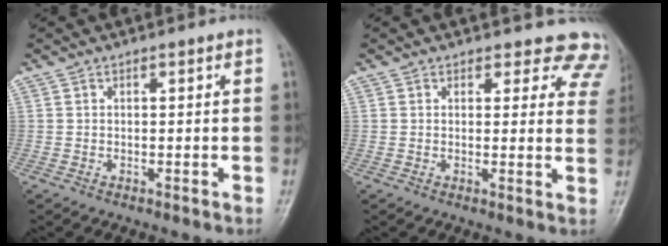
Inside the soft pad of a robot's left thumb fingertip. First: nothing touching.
{"total": 9.7, "force": [8.8, 4.1, 0.4], "torque": [0.060, -0.045, 0.061]}